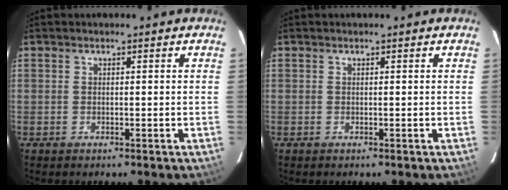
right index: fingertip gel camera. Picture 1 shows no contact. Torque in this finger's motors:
{"motor_torque": [0.00, 0.00, 0.00, 0.00]}